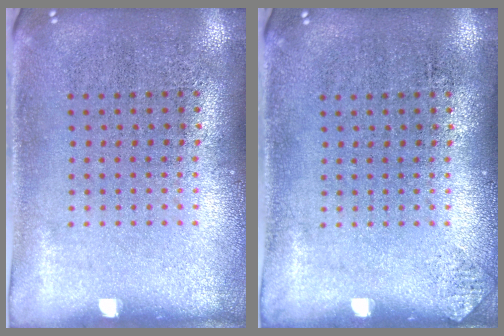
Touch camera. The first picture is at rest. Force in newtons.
{"total": 0.5, "press": 0.5, "slide": 0.0}